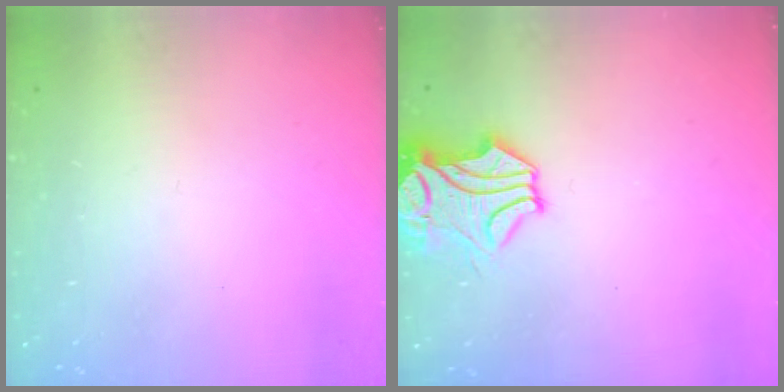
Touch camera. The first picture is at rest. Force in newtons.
{"total": 1.9, "press": 1.2, "slide": 1.5}